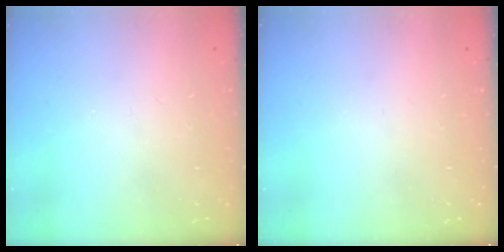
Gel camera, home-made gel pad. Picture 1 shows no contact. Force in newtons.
{"total": 0.0}